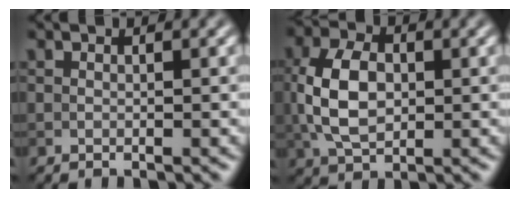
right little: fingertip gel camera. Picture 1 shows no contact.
{"total": 6.3, "force": [0.1, 4.1, 4.8], "torque": [-0.107, 0.003, 0.001]}